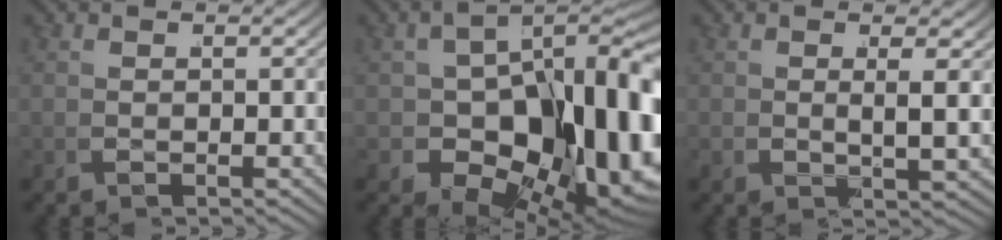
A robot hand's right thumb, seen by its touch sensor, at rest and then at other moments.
{"total": 20.6, "force": [-4.0, 13.2, 15.3], "torque": [-0.232, -0.075, -0.019]}
{"total": 2.6, "force": [0.2, 0.7, 2.5], "torque": [-0.038, -0.003, 0.005]}